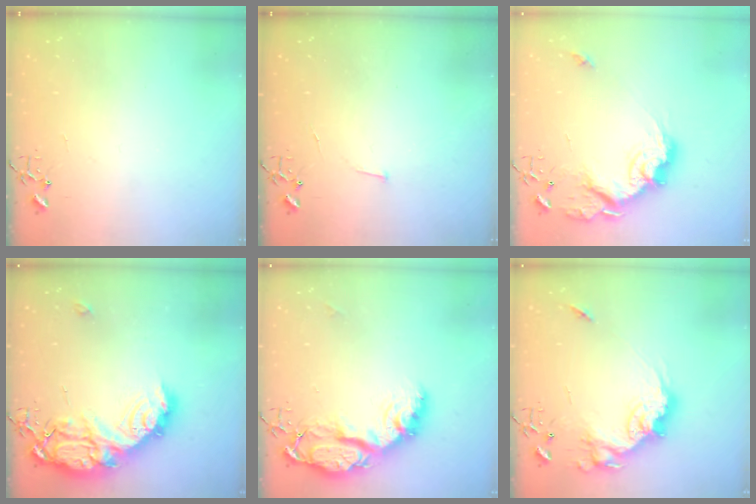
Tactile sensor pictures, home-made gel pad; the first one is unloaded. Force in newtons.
{"total": 2.9, "press": 2.9, "slide": 0.4}
{"total": 19.5, "press": 19.4, "slide": 1.8}
{"total": 22.1, "press": 22.0, "slide": 2.0}
{"total": 19.0, "press": 19.0, "slide": 1.8}
{"total": 19.1, "press": 19.0, "slide": 1.6}